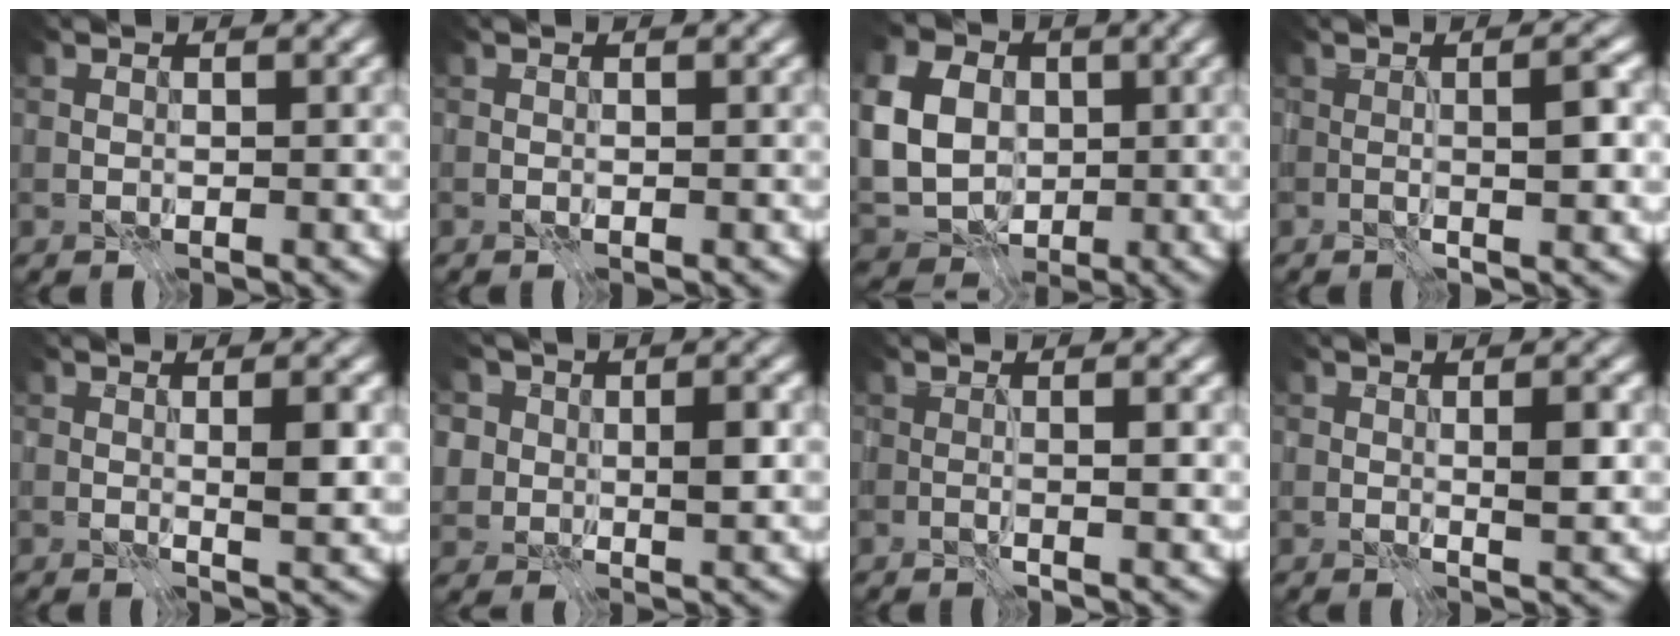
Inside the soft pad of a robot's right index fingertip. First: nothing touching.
{"total": 0.0}
{"total": 9.3, "force": [0.5, 7.3, 5.8], "torque": [-0.133, 0.000, 0.000]}
{"total": 2.6, "force": [-0.3, 0.1, 2.6], "torque": [-0.039, 0.003, -0.005]}
{"total": 2.5, "force": [0.2, 0.3, 2.5], "torque": [-0.041, -0.004, 0.004]}
{"total": 4.3, "force": [0.8, 3.3, 2.6], "torque": [-0.044, -0.003, 0.011]}
{"total": 1.2, "force": [-0.2, -0.2, 1.1], "torque": [-0.016, -0.002, -0.004]}
{"total": 2.4, "force": [0.2, 0.6, 2.3], "torque": [-0.041, -0.005, 0.004]}